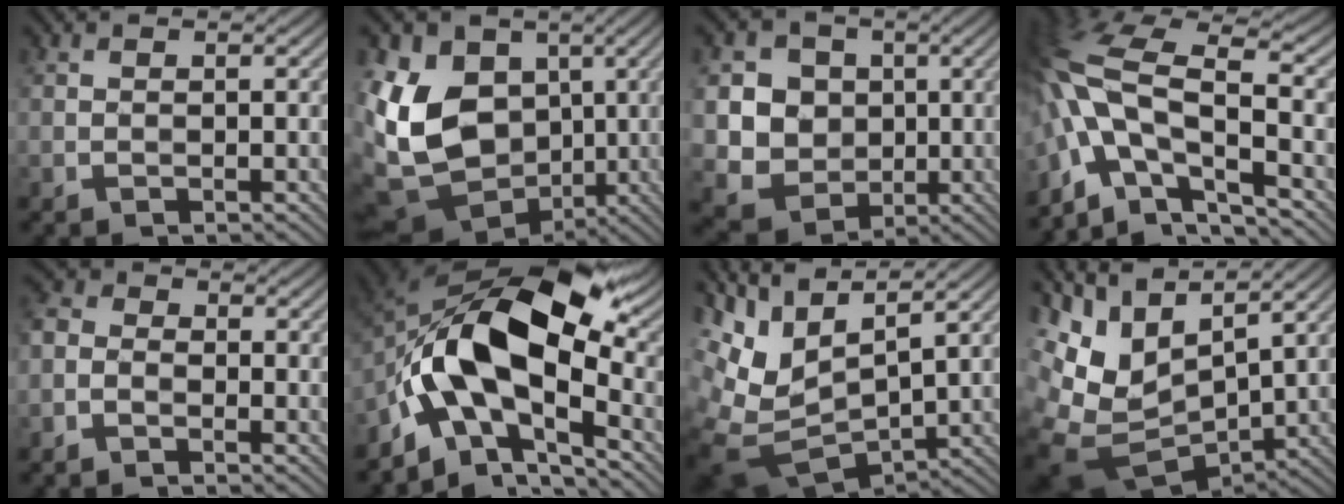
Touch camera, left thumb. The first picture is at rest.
{"total": 16.3, "force": [-0.9, 12.8, 10.0], "torque": [-0.249, -0.017, -0.001]}
{"total": 8.5, "force": [0.5, 7.7, 3.5], "torque": [-0.098, -0.012, -0.004]}
{"total": 14.2, "force": [-5.5, 6.3, 11.5], "torque": [-0.261, -0.008, -0.106]}
{"total": 3.3, "force": [-2.0, 2.1, 1.5], "torque": [-0.040, 0.003, -0.057]}
{"total": 14.3, "force": [-3.5, 8.1, 11.3], "torque": [-0.188, 0.002, -0.072]}
{"total": 11.4, "force": [3.0, 5.9, 9.3], "torque": [-0.229, -0.005, 0.073]}
{"total": 12.9, "force": [2.7, 7.6, 10.1], "torque": [-0.243, -0.011, 0.075]}